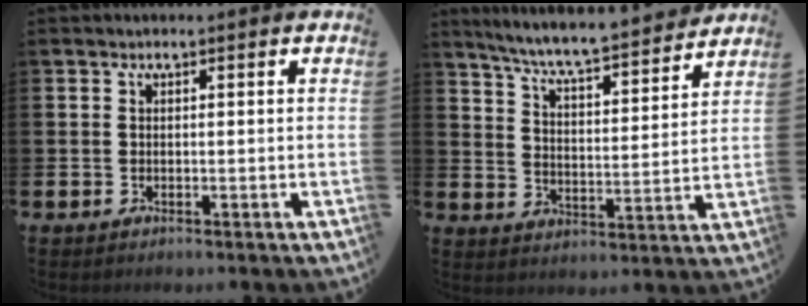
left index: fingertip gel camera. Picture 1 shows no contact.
{"total": 7.2, "force": [6.8, 0.0, 2.3], "torque": [-0.071, -0.053, 0.115]}